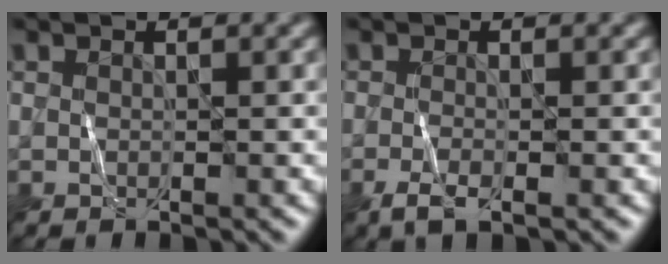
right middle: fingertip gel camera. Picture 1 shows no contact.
{"total": 2.0, "force": [-1.0, 0.5, 1.7], "torque": [-0.034, -0.002, -0.021]}